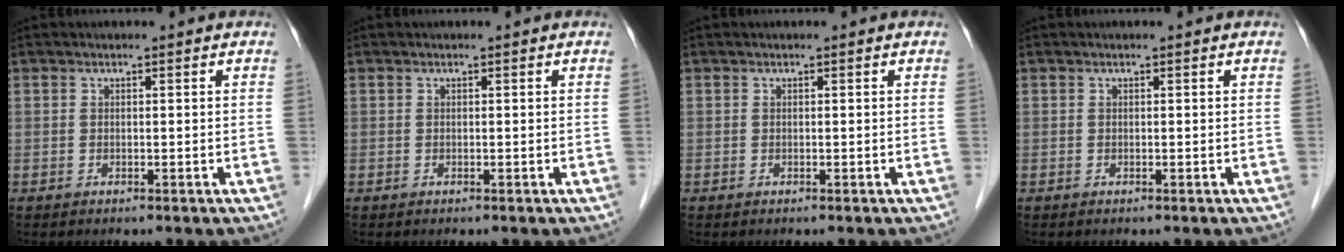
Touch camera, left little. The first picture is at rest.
{"total": 0.0}
{"total": 0.0}
{"total": 0.0}